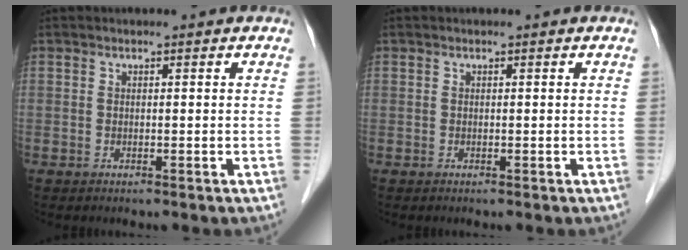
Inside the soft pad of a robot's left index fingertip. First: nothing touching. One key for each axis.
{"total": 0.0}